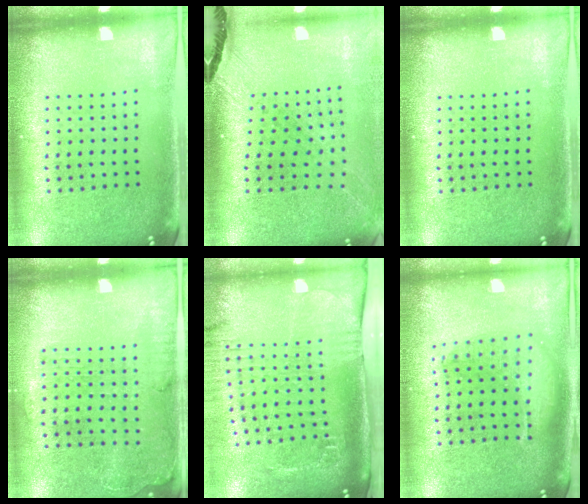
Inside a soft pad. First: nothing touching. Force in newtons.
{"total": 1.5, "press": 1.5, "slide": 0.4}
{"total": 0.0}
{"total": 1.2, "press": 1.2, "slide": 0.3}
{"total": 2.6, "press": 2.1, "slide": 1.6}
{"total": 1.6, "press": 1.4, "slide": 0.7}